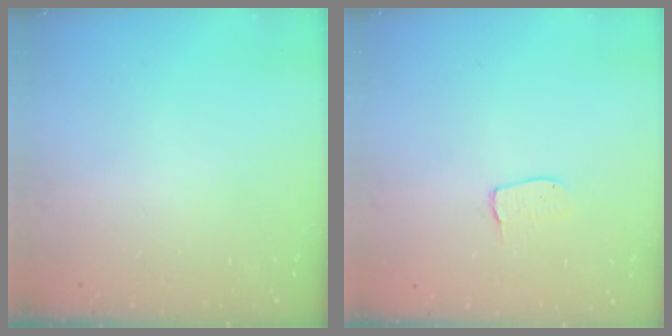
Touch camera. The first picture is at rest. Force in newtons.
{"total": 4.2, "press": 4.2, "slide": 0.2}